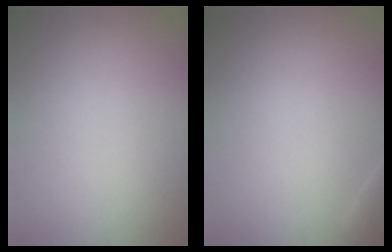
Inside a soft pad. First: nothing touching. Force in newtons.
{"total": 0.9, "press": 0.9, "slide": 0.1}